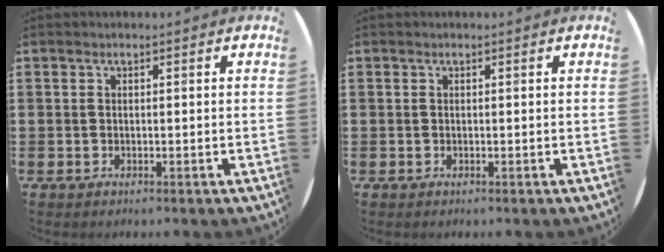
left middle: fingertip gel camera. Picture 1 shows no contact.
{"total": 0.0}